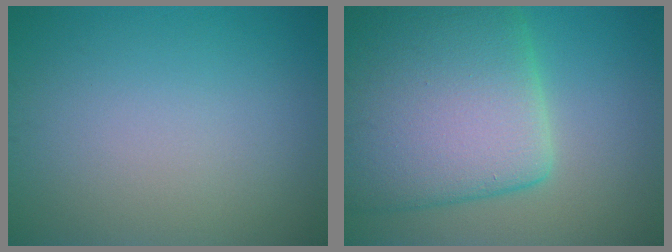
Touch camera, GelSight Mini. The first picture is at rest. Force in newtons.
{"total": 13.2, "press": 13.2, "slide": 0.5}